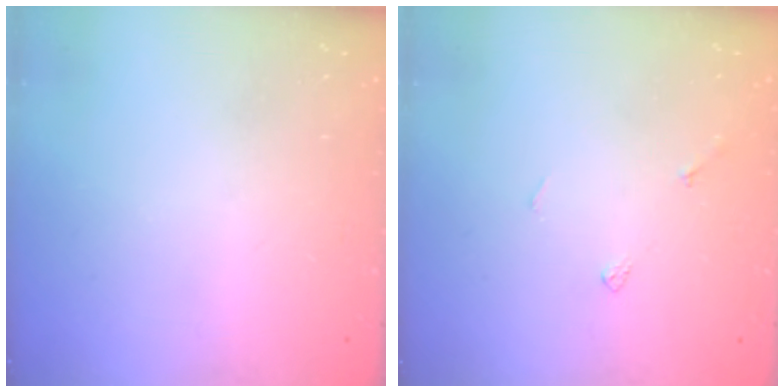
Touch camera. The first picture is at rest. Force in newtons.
{"total": 4.0, "press": 4.0, "slide": 0.3}